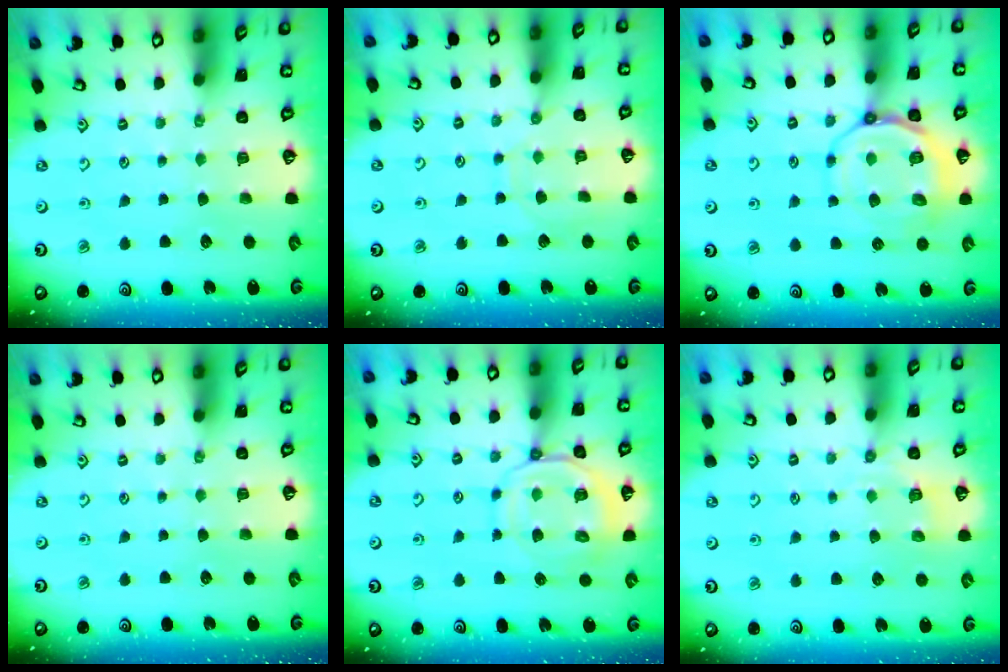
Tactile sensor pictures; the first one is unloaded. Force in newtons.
{"total": 6.0, "press": 6.0, "slide": 0.5}
{"total": 13.0, "press": 12.8, "slide": 2.0}
{"total": 0.0}
{"total": 11.7, "press": 11.7, "slide": 1.3}
{"total": 4.3, "press": 3.9, "slide": 1.8}